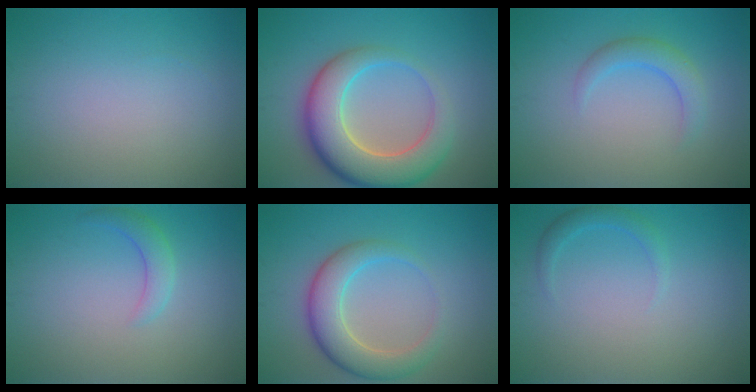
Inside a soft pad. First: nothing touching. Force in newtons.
{"total": 8.5, "press": 8.5, "slide": 0.6}
{"total": 2.4, "press": 2.4, "slide": 0.1}
{"total": 2.0, "press": 2.0, "slide": 0.1}
{"total": 5.1, "press": 5.0, "slide": 0.5}
{"total": 1.4, "press": 1.4, "slide": 0.1}